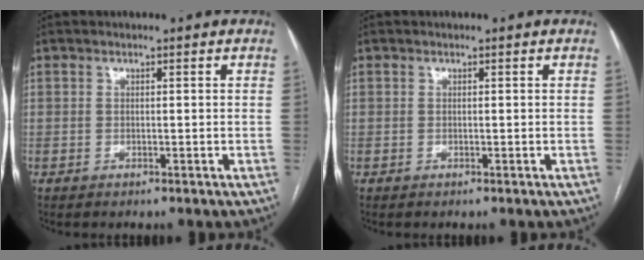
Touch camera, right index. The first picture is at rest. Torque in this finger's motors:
{"motor_torque": [0.00, 0.00, 0.01, 0.00]}